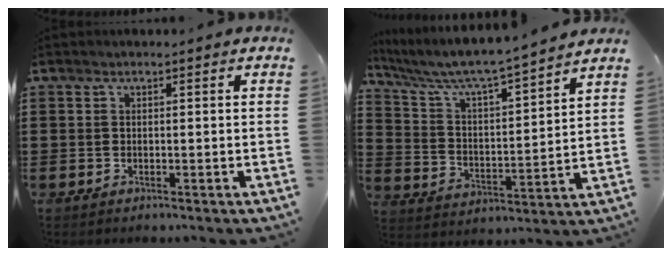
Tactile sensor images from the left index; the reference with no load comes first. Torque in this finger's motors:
{"motor_torque": [2.14, 0.00, 0.33, 0.16]}